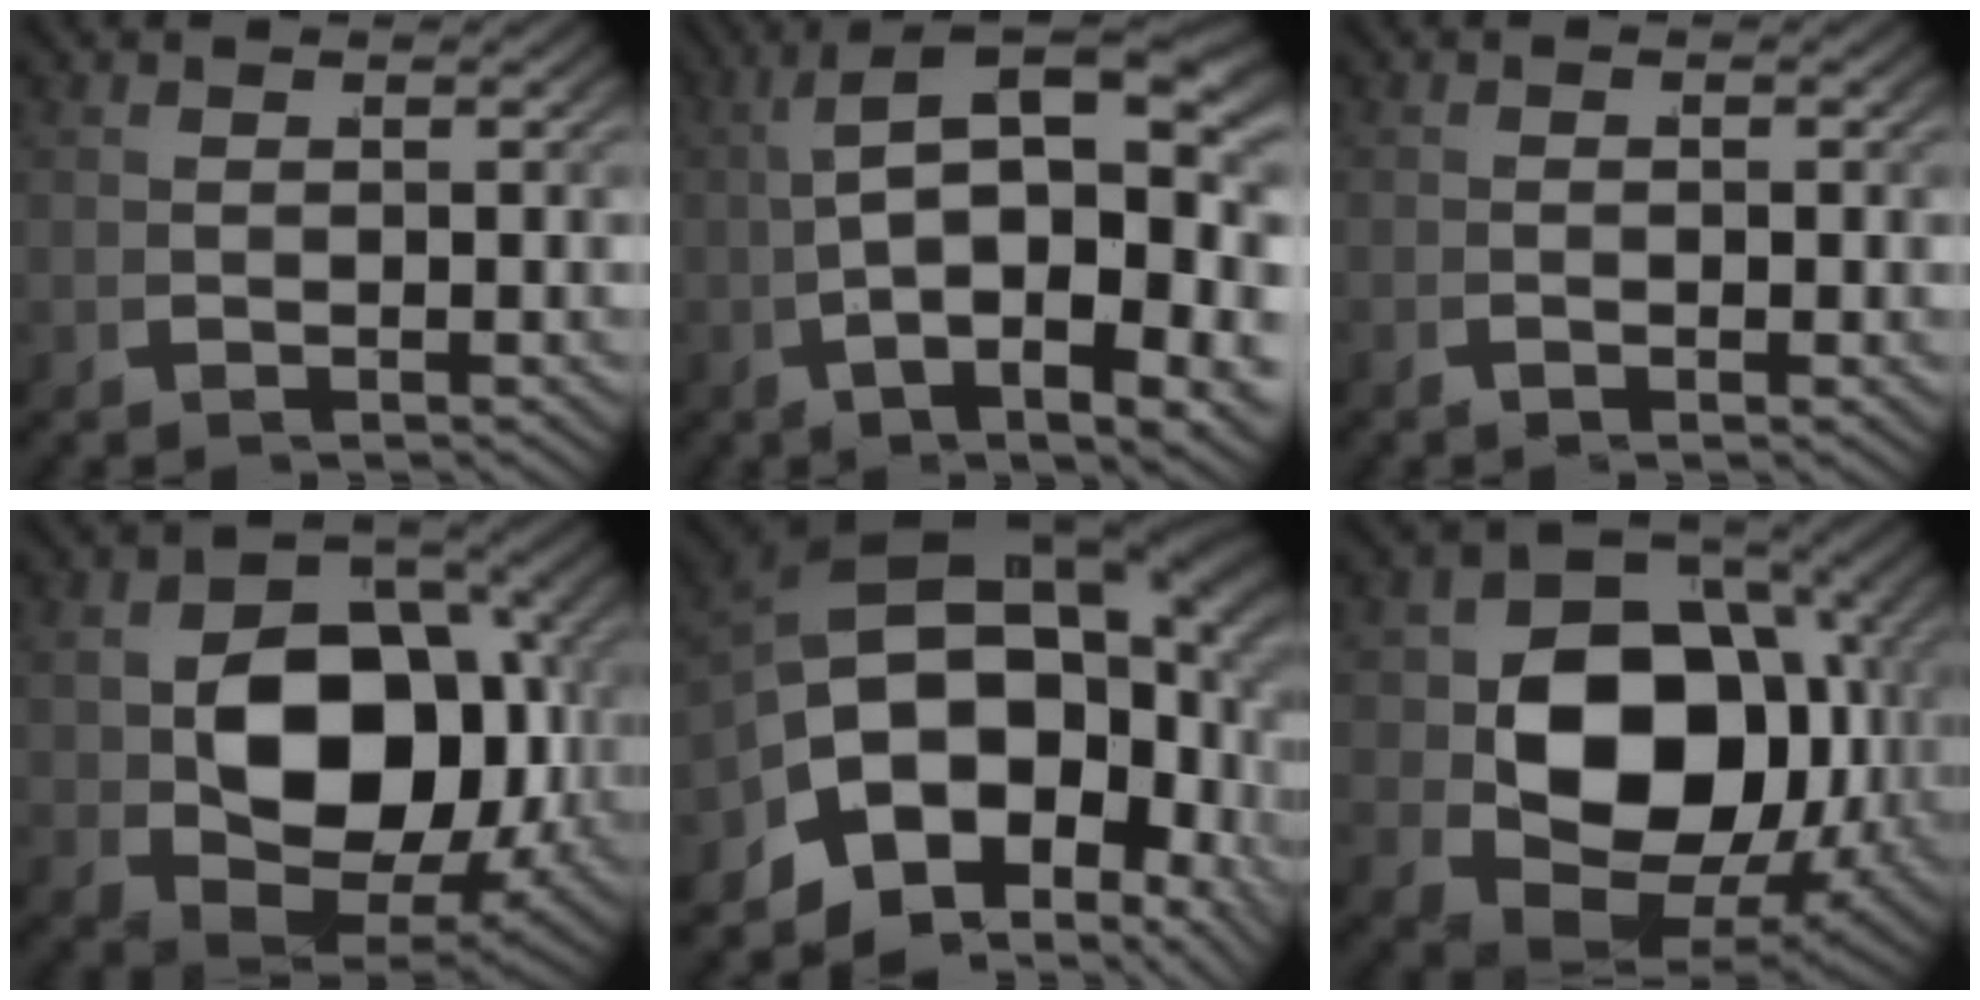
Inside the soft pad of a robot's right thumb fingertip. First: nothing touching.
{"total": 14.4, "force": [0.7, 7.0, 12.6], "torque": [-0.205, -0.022, 0.015]}
{"total": 0.8, "force": [-0.7, -0.2, 0.3], "torque": [0.004, 0.002, -0.024]}
{"total": 13.4, "force": [0.2, 9.1, 9.8], "torque": [-0.184, -0.035, 0.011]}
{"total": 20.1, "force": [0.4, 13.5, 14.9], "torque": [-0.255, -0.020, -0.005]}
{"total": 16.7, "force": [-0.1, 11.7, 12.0], "torque": [-0.228, -0.050, 0.008]}